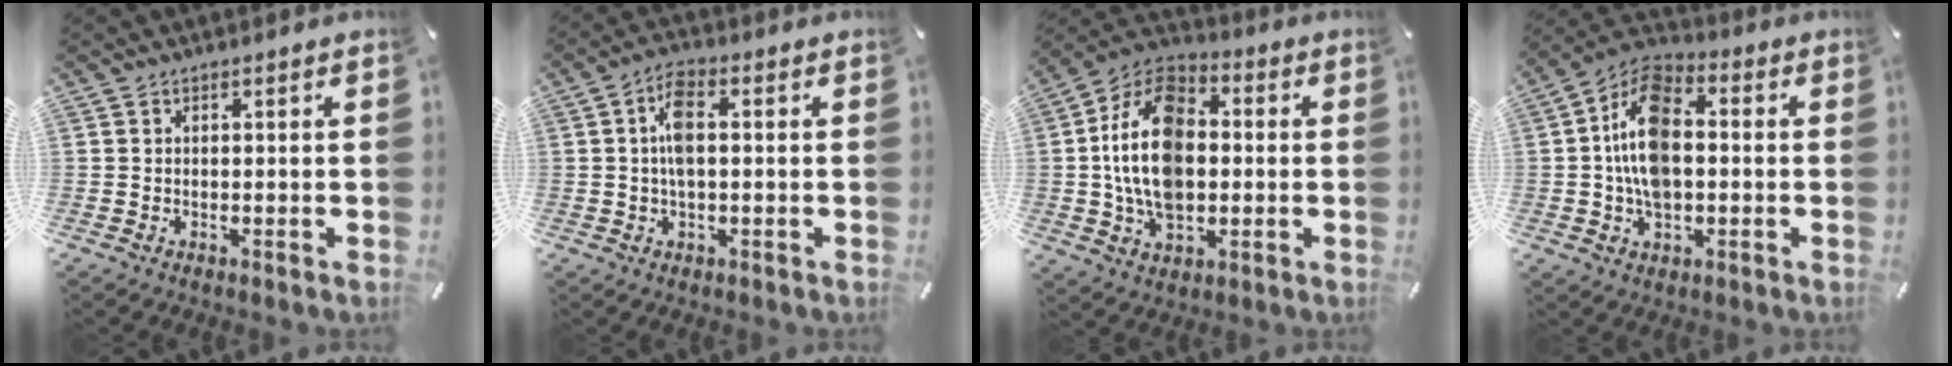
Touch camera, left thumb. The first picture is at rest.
{"total": 6.2, "force": [0.3, 2.9, 5.4], "torque": [-0.101, 0.007, 0.003]}
{"total": 18.3, "force": [-0.5, 12.5, 13.4], "torque": [-0.278, 0.012, -0.013]}
{"total": 13.6, "force": [-1.0, 9.2, 9.9], "torque": [-0.232, 0.010, -0.022]}